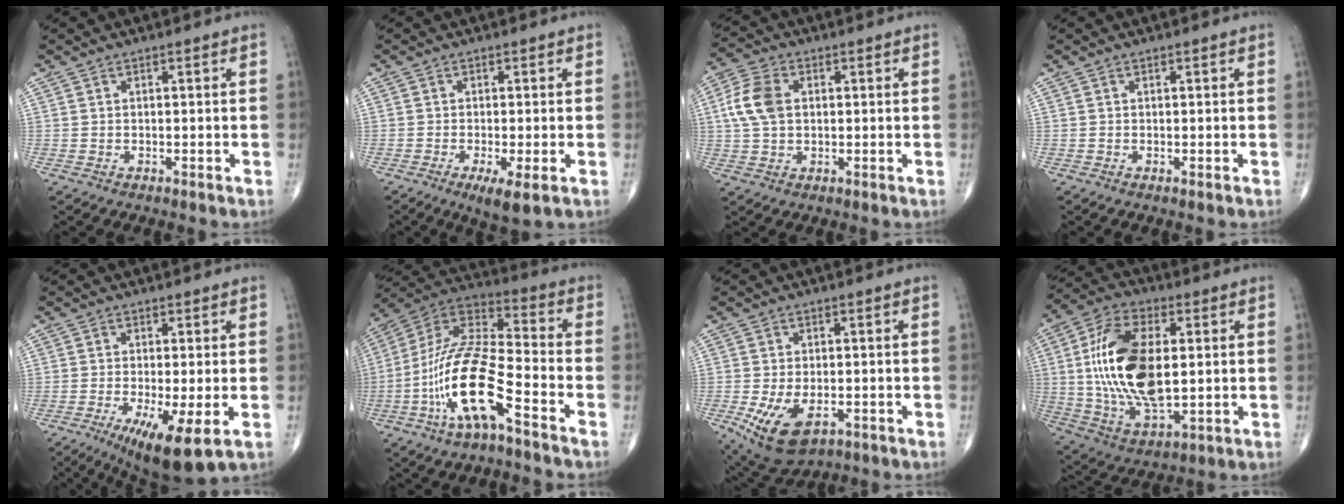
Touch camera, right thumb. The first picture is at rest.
{"total": 5.0, "force": [-2.0, 1.0, 4.5], "torque": [-0.082, -0.015, -0.035]}
{"total": 8.1, "force": [1.2, 5.4, 5.9], "torque": [-0.127, 0.012, 0.021]}
{"total": 0.0}
{"total": 10.5, "force": [-3.8, 2.3, 9.5], "torque": [-0.164, -0.022, -0.056]}
{"total": 17.3, "force": [-7.7, 4.7, 14.8], "torque": [-0.306, 0.052, -0.148]}
{"total": 10.1, "force": [-3.7, 5.5, 7.6], "torque": [-0.138, -0.004, -0.050]}
{"total": 20.0, "force": [1.7, 10.0, 17.2], "torque": [-0.333, -0.007, 0.034]}